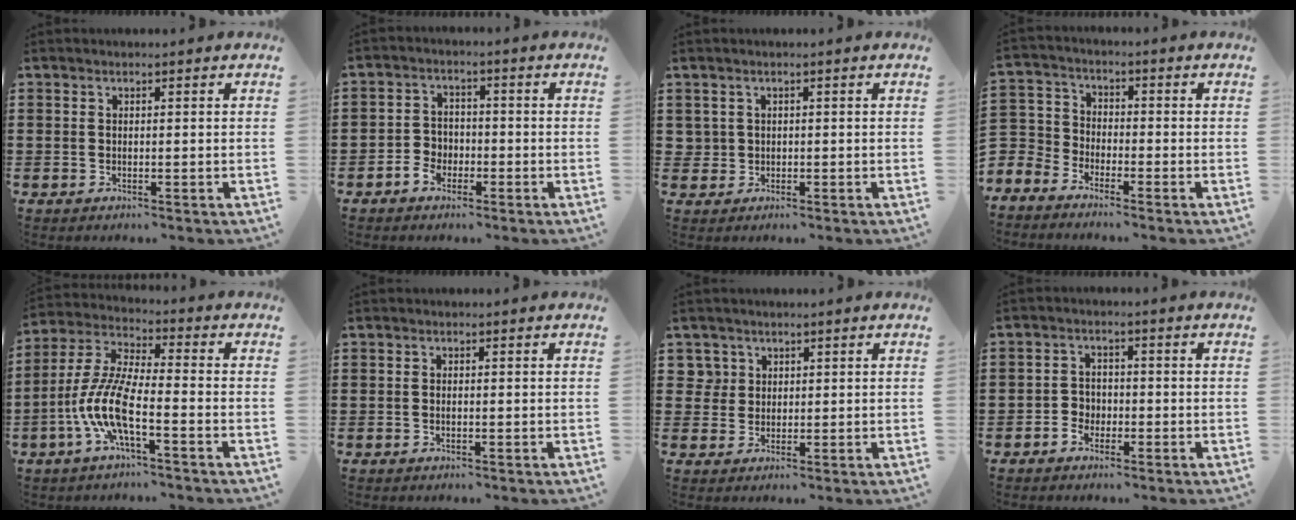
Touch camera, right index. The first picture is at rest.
{"total": 3.5, "force": [-1.9, 2.7, 1.3], "torque": [-0.029, 0.007, -0.039]}
{"total": 1.2, "force": [0.1, 1.2, 0.2], "torque": [-0.008, 0.007, 0.000]}
{"total": 4.2, "force": [-3.6, 2.1, -0.3], "torque": [-0.030, -0.004, -0.086]}
{"total": 9.4, "force": [-4.1, 2.0, 8.3], "torque": [-0.208, -0.018, -0.087]}
{"total": 0.5, "force": [-0.2, 0.2, 0.5], "torque": [-0.012, -0.004, -0.002]}
{"total": 3.2, "force": [1.4, 2.9, 0.0], "torque": [-0.016, 0.013, 0.025]}
{"total": 2.7, "force": [-1.4, 2.1, 0.9], "torque": [-0.023, 0.005, -0.031]}